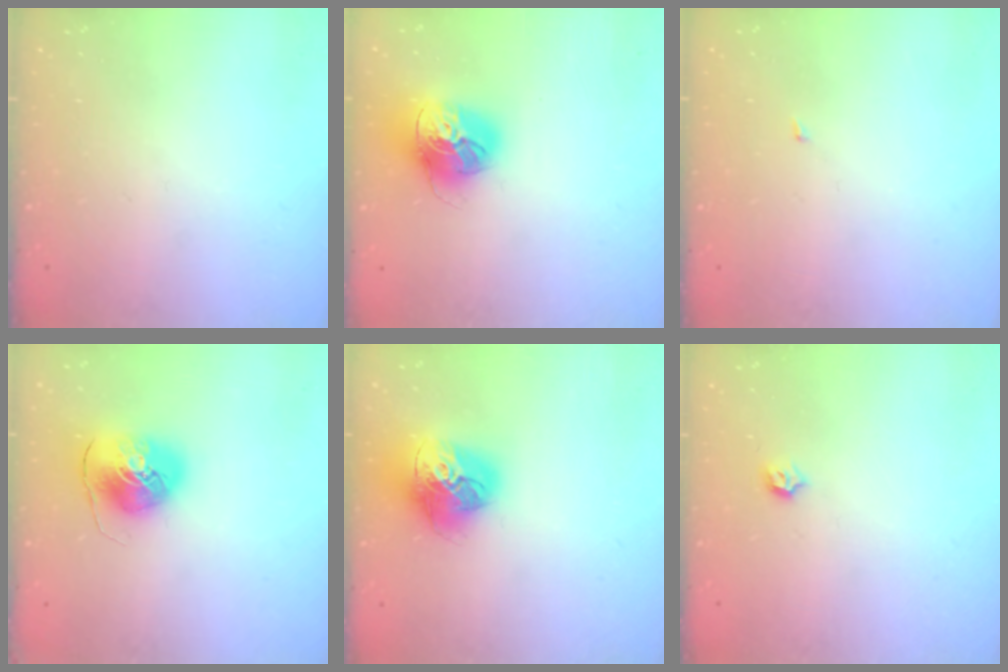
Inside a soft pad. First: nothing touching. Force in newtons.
{"total": 16.8, "press": 16.7, "slide": 1.9}
{"total": 1.4, "press": 1.3, "slide": 0.1}
{"total": 9.3, "press": 9.2, "slide": 1.0}
{"total": 18.0, "press": 17.9, "slide": 1.9}
{"total": 3.4, "press": 3.3, "slide": 0.7}